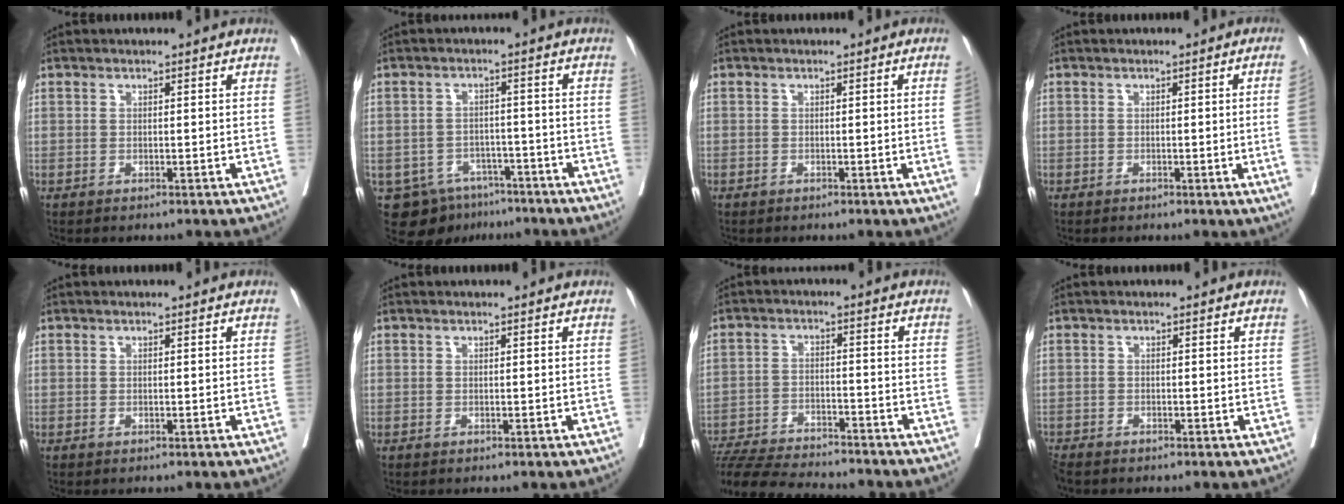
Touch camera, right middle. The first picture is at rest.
{"total": 8.1, "force": [-5.5, 5.5, 2.1], "torque": [-0.028, 0.011, -0.074]}
{"total": 1.2, "force": [-0.3, -0.4, 1.1], "torque": [-0.012, -0.001, -0.005]}
{"total": 4.0, "force": [-0.6, -1.5, 3.7], "torque": [-0.043, -0.008, -0.008]}
{"total": 0.0}
{"total": 0.0}
{"total": 17.6, "force": [-16.1, 2.1, 6.7], "torque": [-0.130, -0.026, -0.243]}
{"total": 2.5, "force": [-2.3, 0.4, 0.8], "torque": [-0.019, -0.010, -0.046]}